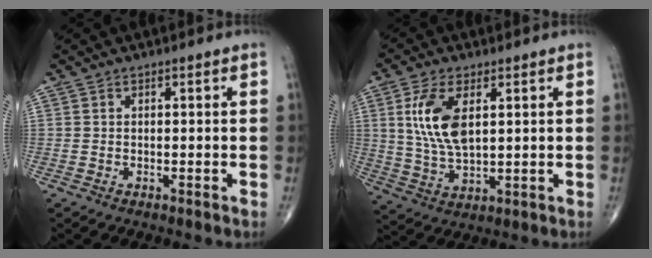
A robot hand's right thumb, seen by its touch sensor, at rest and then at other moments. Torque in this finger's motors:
{"motor_torque": [-0.53, 0.87, 0.32, -0.30, 0.26]}